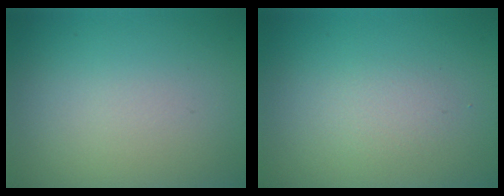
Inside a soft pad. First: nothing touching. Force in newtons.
{"total": 1.1, "press": 1.1, "slide": 0.1}